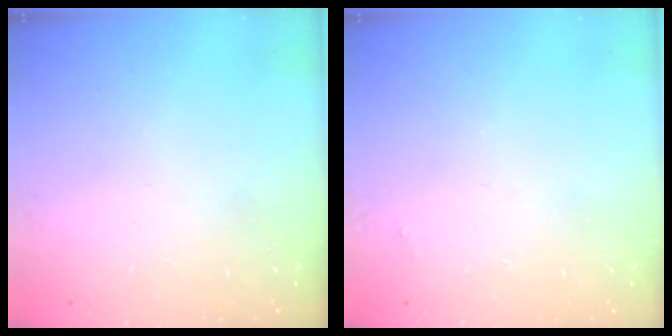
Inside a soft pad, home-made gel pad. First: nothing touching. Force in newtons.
{"total": 1.9, "press": 1.9, "slide": 0.3}